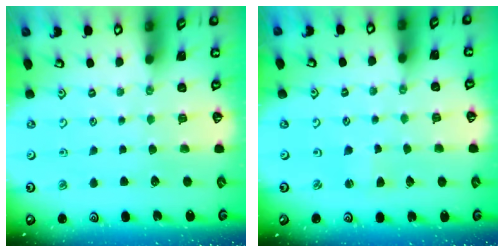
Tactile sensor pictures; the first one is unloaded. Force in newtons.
{"total": 0.9, "press": 0.8, "slide": 0.1}